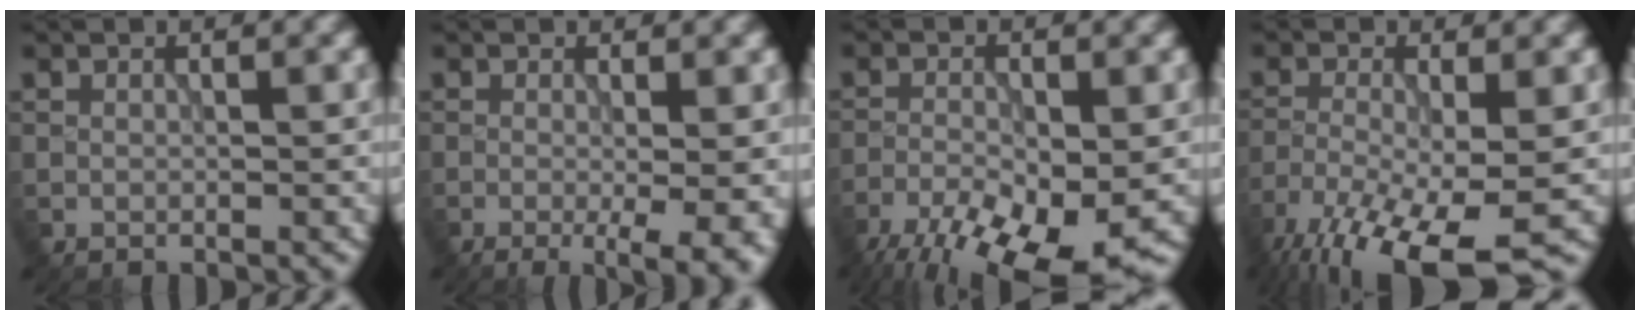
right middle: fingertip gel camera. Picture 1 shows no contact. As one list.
[{"total": 5.7, "force": [-1.6, 1.6, 5.2], "torque": [-0.073, -0.017, -0.012]}, {"total": 11.0, "force": [-7.1, 3.7, 7.6], "torque": [-0.137, -0.030, -0.111]}, {"total": 11.2, "force": [-7.0, 3.2, 8.2], "torque": [-0.167, -0.028, -0.123]}]